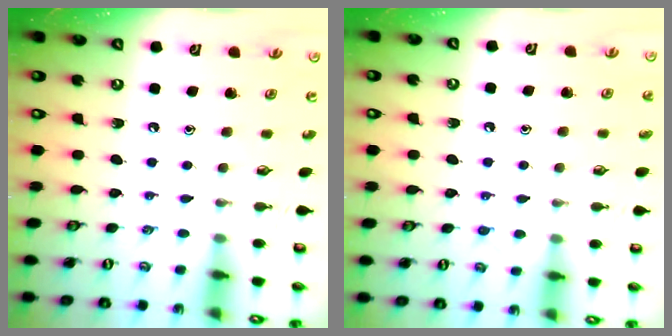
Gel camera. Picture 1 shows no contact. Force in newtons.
{"total": 5.9, "press": 5.8, "slide": 0.6}